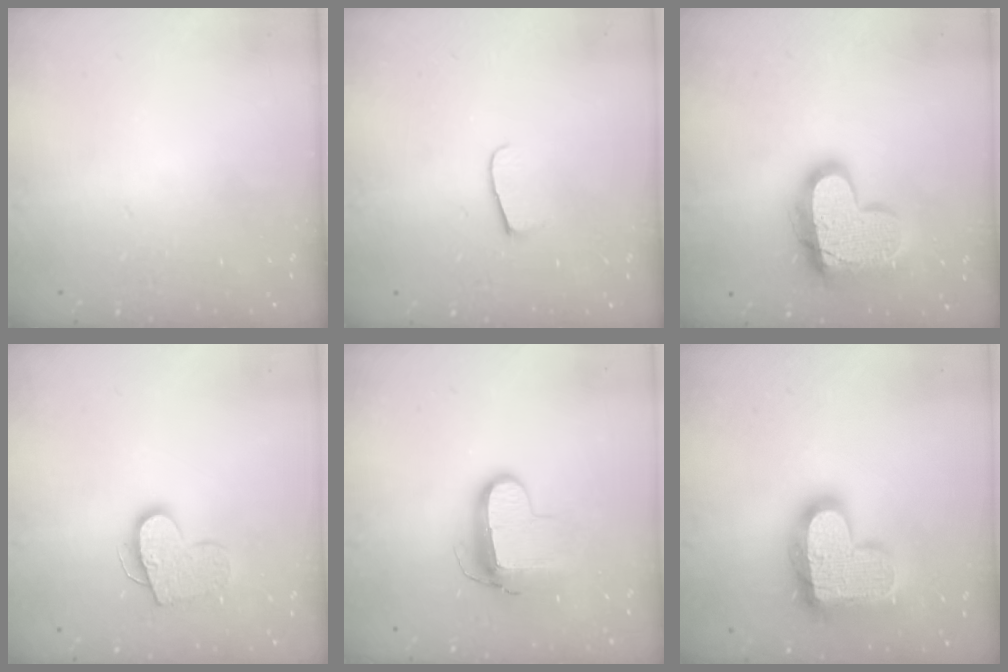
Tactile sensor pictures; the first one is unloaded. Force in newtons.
{"total": 6.2, "press": 6.1, "slide": 0.6}
{"total": 18.4, "press": 18.3, "slide": 1.7}
{"total": 12.4, "press": 12.4, "slide": 0.7}
{"total": 10.8, "press": 10.8, "slide": 0.9}
{"total": 21.4, "press": 21.4, "slide": 1.3}